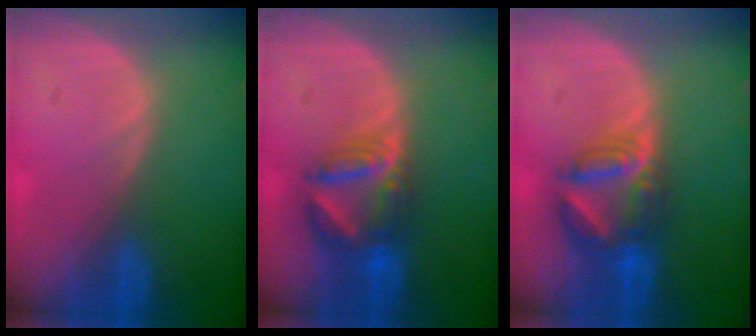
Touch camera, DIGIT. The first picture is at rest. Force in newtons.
{"total": 7.0, "press": 6.6, "slide": 2.3}
{"total": 6.8, "press": 6.6, "slide": 1.7}